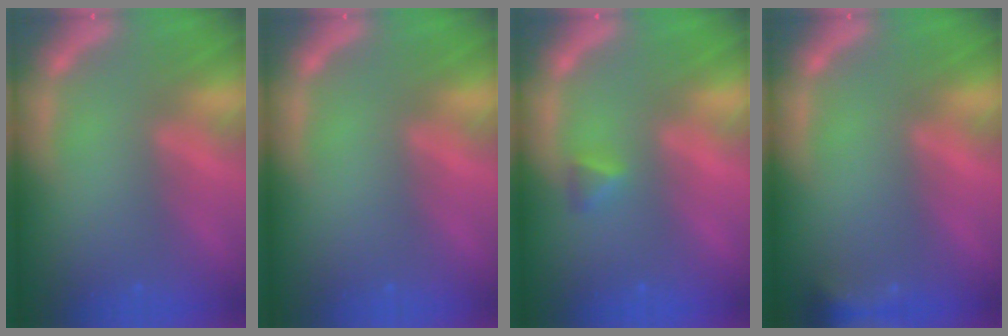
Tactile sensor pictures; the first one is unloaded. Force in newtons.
{"total": 0.0}
{"total": 1.4}
{"total": 4.9}